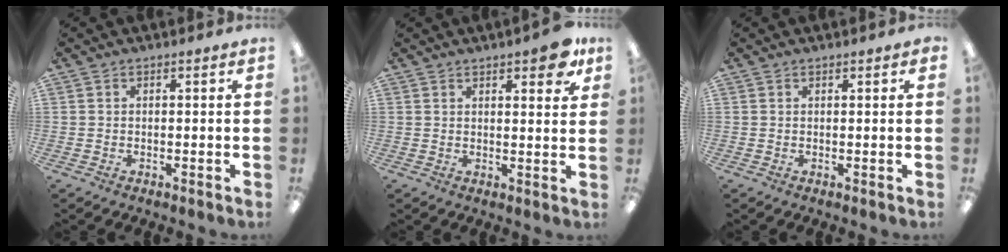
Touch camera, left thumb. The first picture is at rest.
{"total": 6.9, "force": [4.6, 2.1, 4.8], "torque": [-0.054, -0.021, 0.072]}
{"total": 0.6, "force": [0.5, 0.1, 0.4], "torque": [-0.001, -0.003, 0.007]}